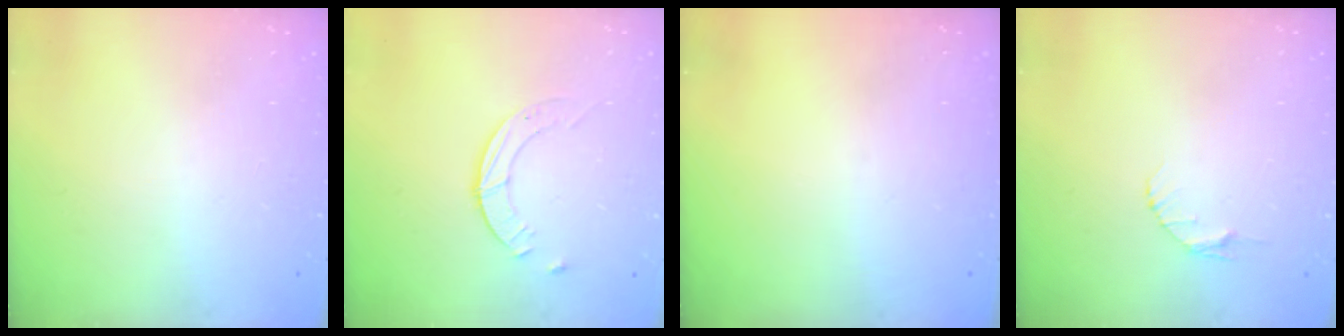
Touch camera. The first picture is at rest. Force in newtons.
{"total": 2.3, "press": 2.3, "slide": 0.3}
{"total": 0.0}
{"total": 4.0, "press": 4.0, "slide": 0.6}